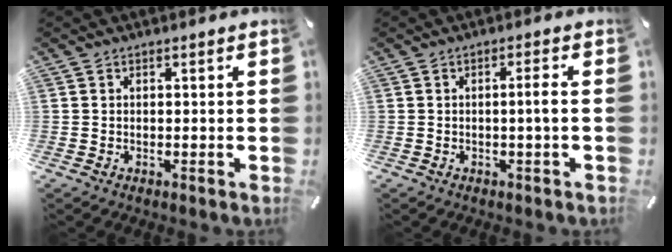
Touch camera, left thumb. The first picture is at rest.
{"total": 3.6, "force": [-0.3, 0.1, 3.5], "torque": [-0.064, -0.002, -0.008]}